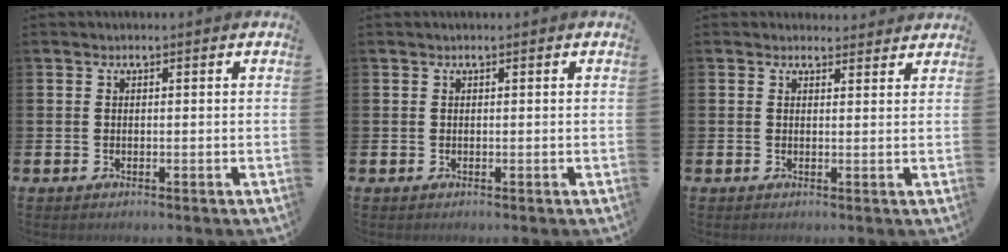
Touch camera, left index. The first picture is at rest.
{"total": 0.0}
{"total": 1.8, "force": [1.7, 0.6, -0.1], "torque": [0.006, -0.006, 0.030]}